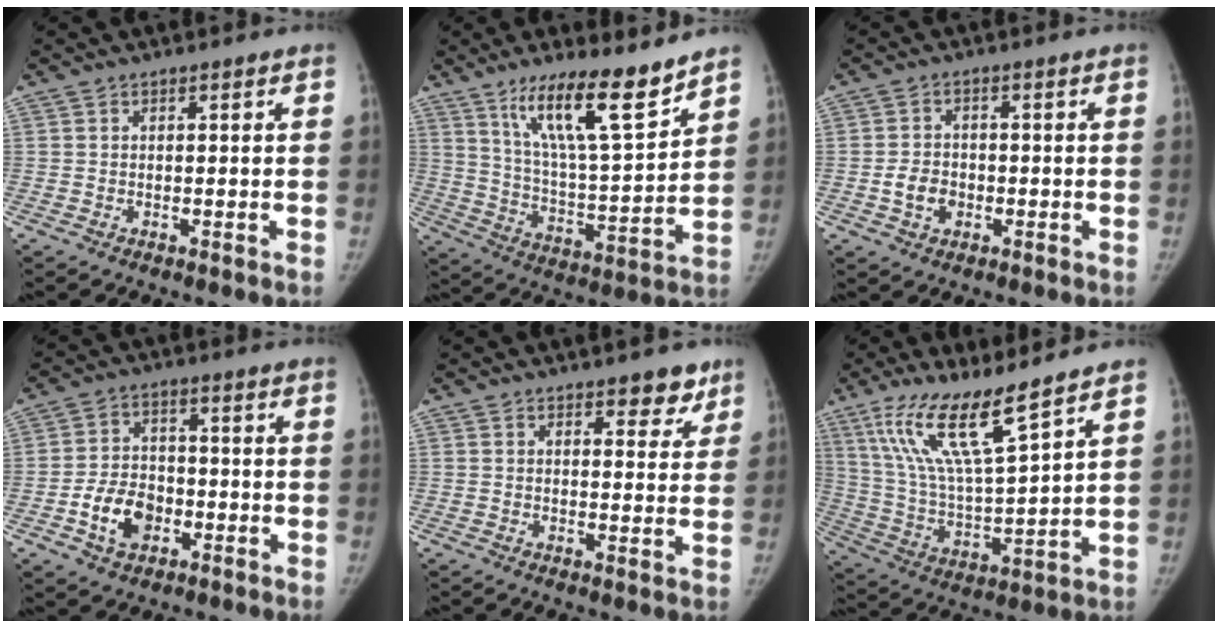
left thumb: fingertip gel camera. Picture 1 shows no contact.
{"total": 16.0, "force": [11.3, 3.0, 11.0], "torque": [-0.167, -0.077, 0.204]}
{"total": 4.5, "force": [-1.2, 3.5, 2.6], "torque": [-0.035, 0.009, -0.021]}
{"total": 8.6, "force": [-3.2, 6.1, 5.1], "torque": [-0.074, 0.021, -0.056]}
{"total": 5.1, "force": [3.5, 2.5, 2.7], "torque": [-0.002, -0.019, 0.045]}
{"total": 15.9, "force": [10.6, 2.6, 11.6], "torque": [-0.214, -0.058, 0.215]}